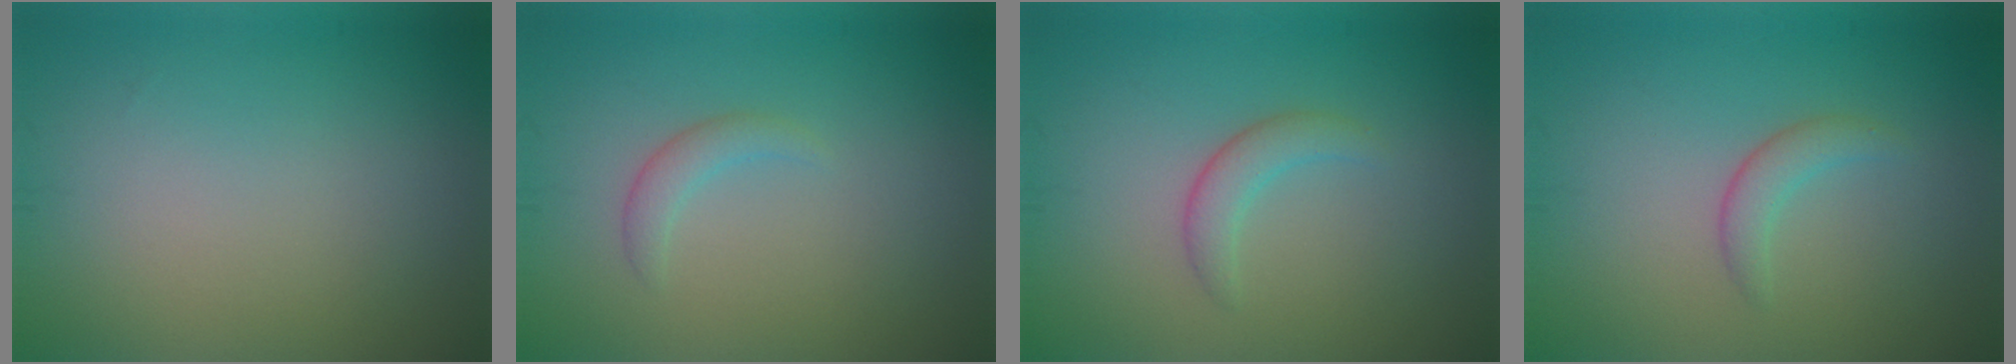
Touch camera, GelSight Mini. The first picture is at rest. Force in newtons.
{"total": 1.5, "press": 1.5, "slide": 0.1}
{"total": 2.1, "press": 2.1, "slide": 0.2}
{"total": 1.8, "press": 1.8, "slide": 0.1}